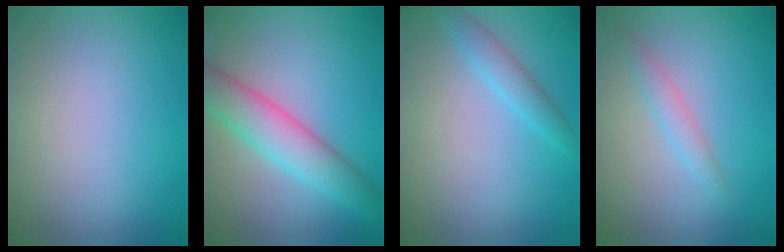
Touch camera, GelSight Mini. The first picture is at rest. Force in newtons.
{"total": 4.6, "press": 4.6, "slide": 0.2}
{"total": 1.8, "press": 1.8, "slide": 0.1}
{"total": 1.4, "press": 1.4, "slide": 0.1}